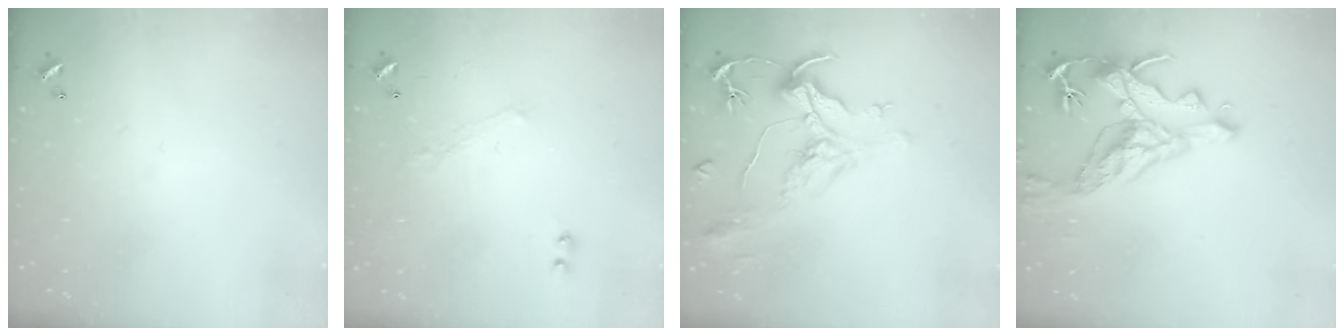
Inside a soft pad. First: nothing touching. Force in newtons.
{"total": 1.0, "press": 0.9, "slide": 0.5}
{"total": 2.3, "press": 1.8, "slide": 1.3}
{"total": 7.8, "press": 7.7, "slide": 1.4}